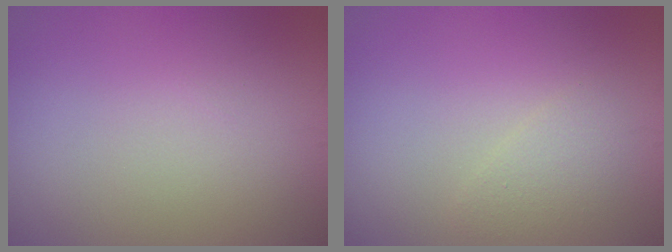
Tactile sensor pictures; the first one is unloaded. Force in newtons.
{"total": 1.5, "press": 1.5, "slide": 0.1}